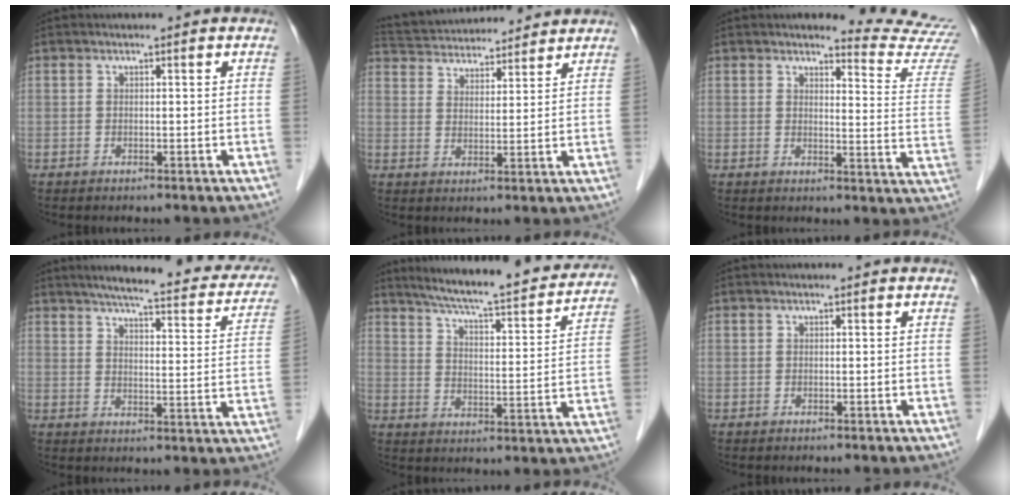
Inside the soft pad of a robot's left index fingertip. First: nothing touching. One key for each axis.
{"total": 14.8, "fx": 13.8, "fy": 3.2, "fz": 4.2, "tx": -0.083, "ty": 0.044, "tz": 0.221}
{"total": 10.7, "fx": 10.6, "fy": -1.0, "fz": 0.5, "tx": -0.004, "ty": -0.110, "tz": 0.100}
{"total": 23.0, "fx": 19.7, "fy": 4.0, "fz": 11.1, "tx": -0.140, "ty": -0.014, "tz": 0.231}
{"total": 21.6, "fx": 19.5, "fy": 2.0, "fz": 9.1, "tx": -0.139, "ty": -0.021, "tz": 0.258}
{"total": 0.0}